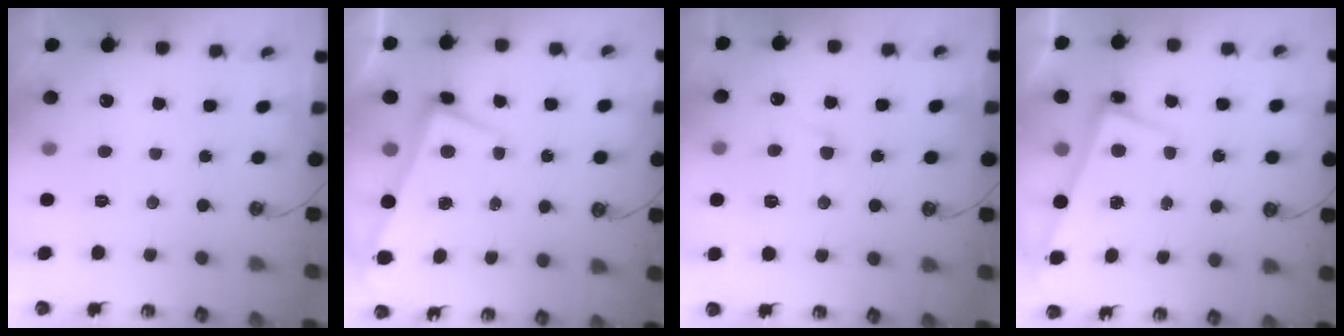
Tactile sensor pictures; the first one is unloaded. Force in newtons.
{"total": 1.5, "press": 0.5, "slide": 1.4}
{"total": 2.2, "press": 2.0, "slide": 1.0}
{"total": 2.7, "press": 2.5, "slide": 1.0}